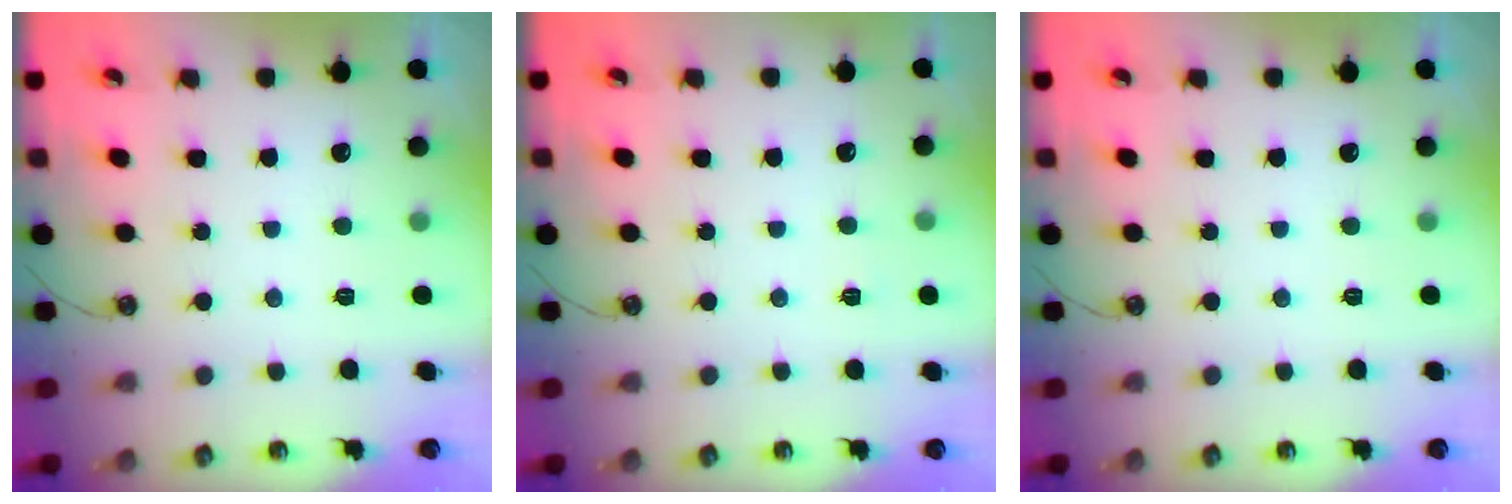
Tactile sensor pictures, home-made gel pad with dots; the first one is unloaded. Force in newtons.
{"total": 2.5, "press": 2.5, "slide": 0.4}
{"total": 0.0}